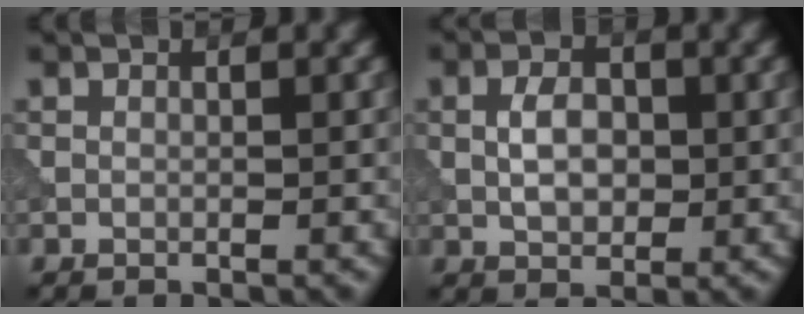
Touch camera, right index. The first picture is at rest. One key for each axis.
{"total": 3.2, "fx": -0.1, "fy": 2.0, "fz": 2.4, "tx": -0.047, "ty": 0.001, "tz": -0.004}